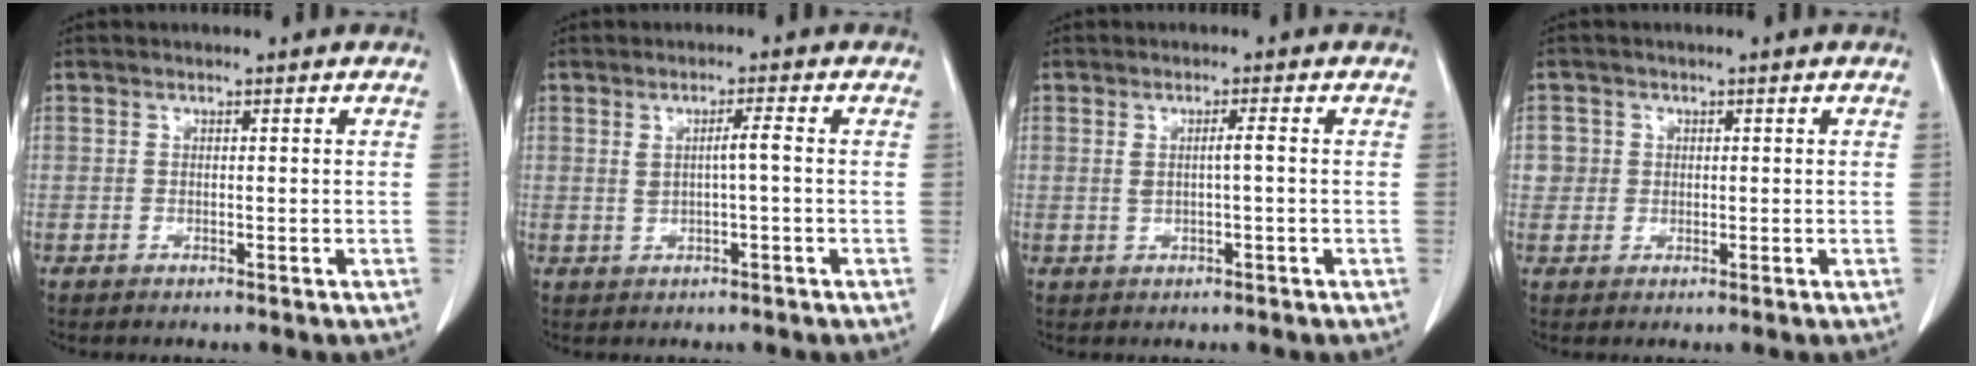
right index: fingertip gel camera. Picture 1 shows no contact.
{"total": 3.0, "force": [0.2, 0.4, 3.0], "torque": [-0.056, 0.005, 0.008]}
{"total": 2.6, "force": [0.1, 0.5, 2.5], "torque": [-0.053, 0.007, 0.008]}
{"total": 4.0, "force": [0.5, 3.9, 0.5], "torque": [-0.003, 0.014, 0.013]}